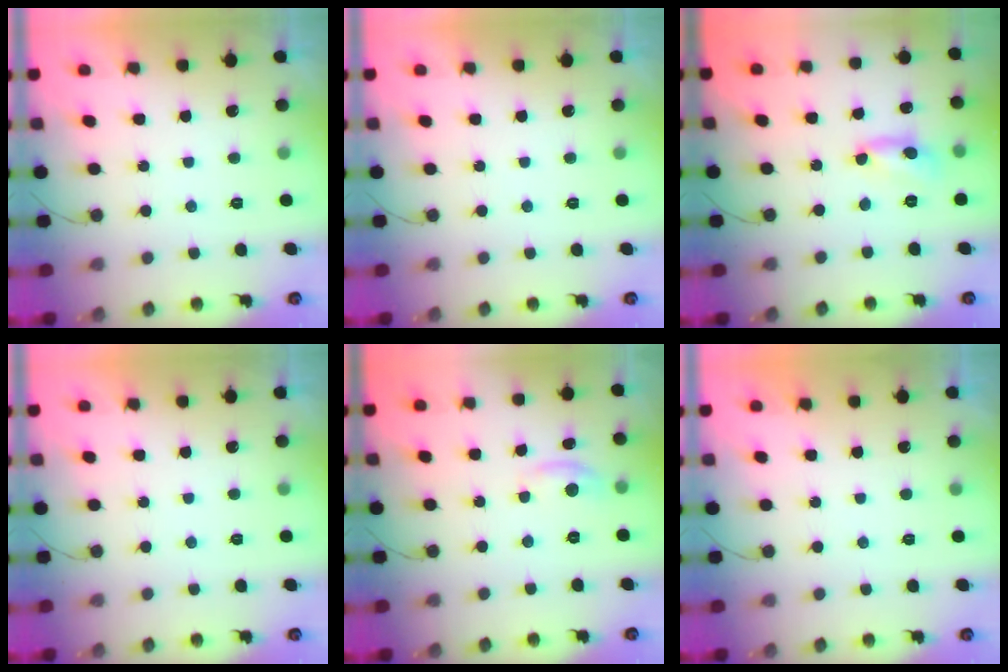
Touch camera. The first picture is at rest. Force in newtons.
{"total": 0.0}
{"total": 5.2, "press": 5.2, "slide": 0.3}
{"total": 0.0}
{"total": 4.8, "press": 4.8, "slide": 0.5}
{"total": 0.0}